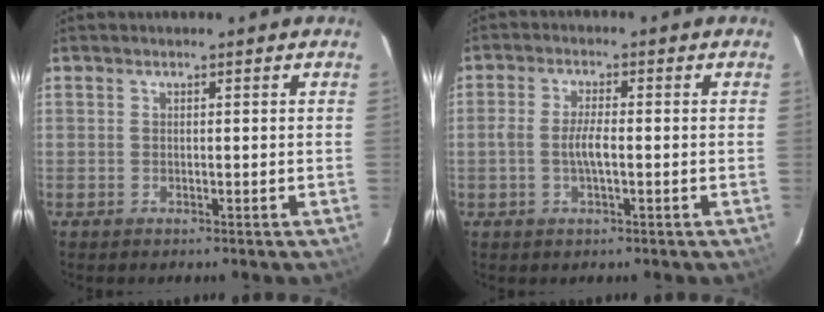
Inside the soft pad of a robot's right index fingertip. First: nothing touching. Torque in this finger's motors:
{"motor_torque": [0.43, -0.07, 0.16, 0.10]}